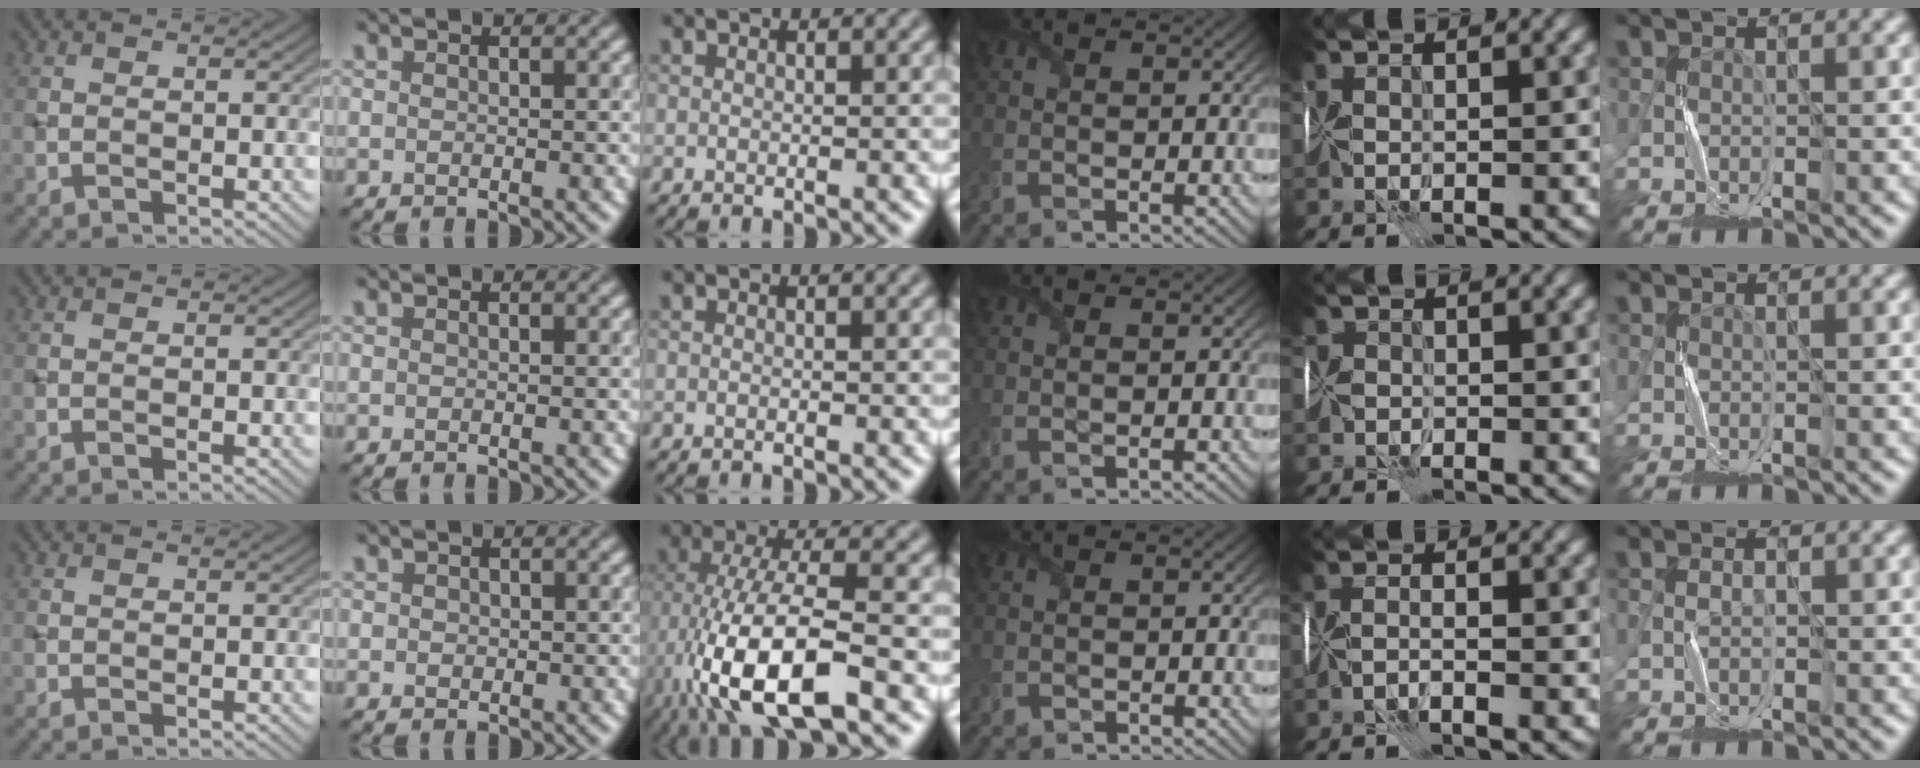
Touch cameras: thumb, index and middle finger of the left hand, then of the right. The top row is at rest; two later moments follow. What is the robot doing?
{"motion": "fold", "object": "map"}